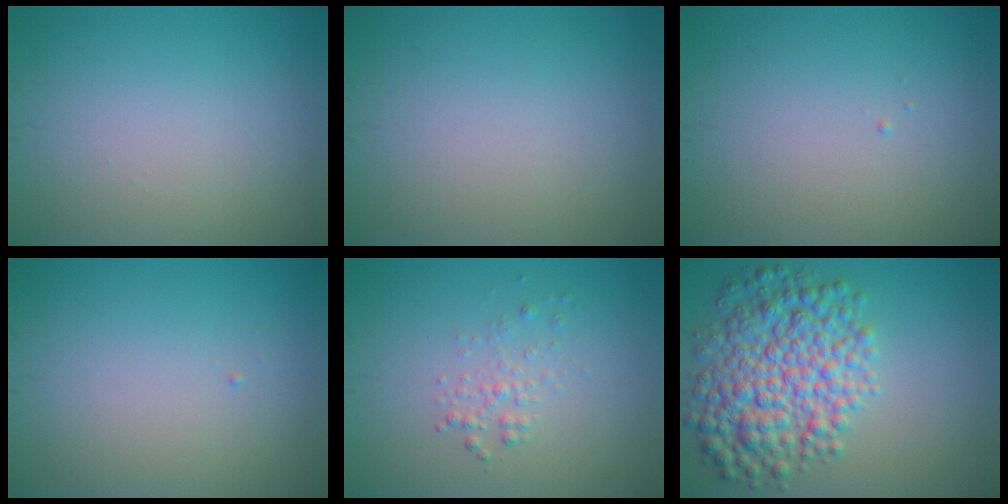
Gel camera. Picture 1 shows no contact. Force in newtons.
{"total": 0.0}
{"total": 0.0}
{"total": 0.0}
{"total": 1.4, "press": 1.4, "slide": 0.0}
{"total": 8.3, "press": 8.3, "slide": 0.0}